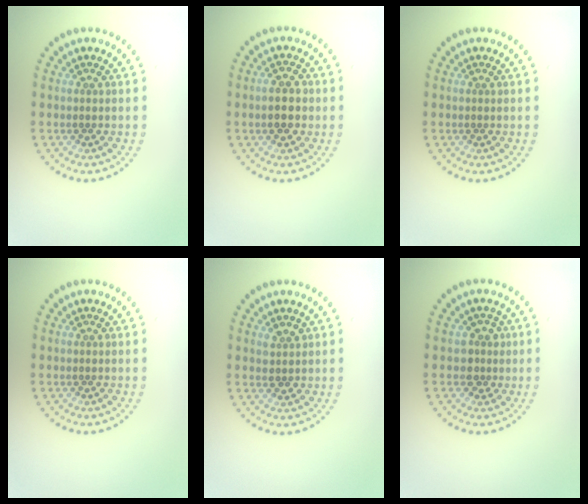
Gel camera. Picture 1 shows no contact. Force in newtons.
{"total": 2.8, "press": 2.8, "slide": 0.3}
{"total": 0.0}
{"total": 0.0}
{"total": 1.3, "press": 1.3, "slide": 0.4}
{"total": 1.8, "press": 1.4, "slide": 1.0}